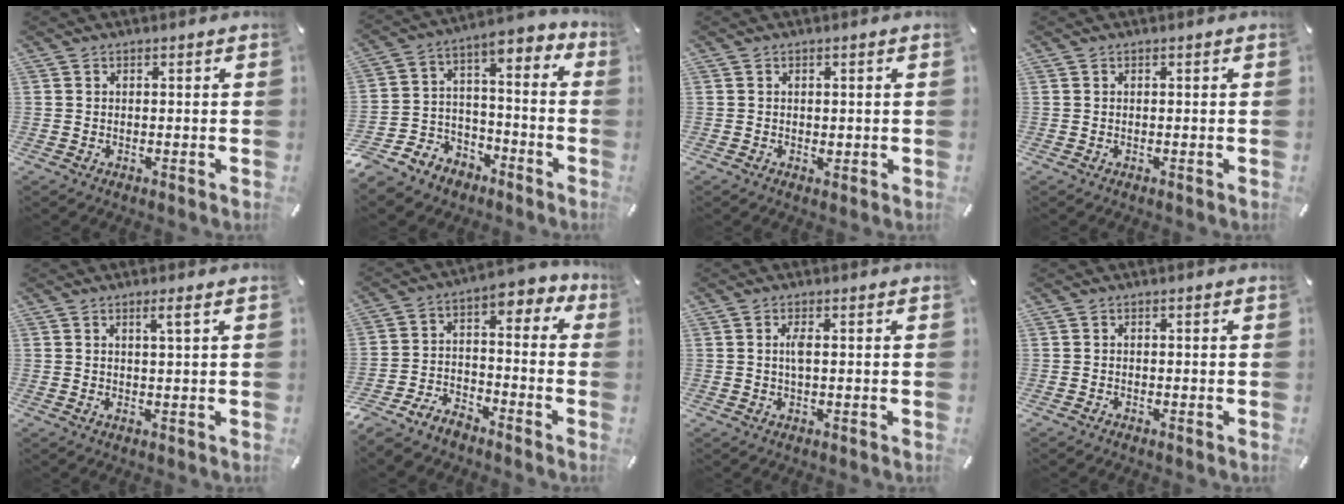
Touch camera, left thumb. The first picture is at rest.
{"total": 8.5, "force": [-4.4, 7.2, 1.1], "torque": [-0.038, 0.014, -0.078]}
{"total": 0.9, "force": [-0.2, 0.6, 0.6], "torque": [-0.012, 0.000, -0.003]}
{"total": 0.0}
{"total": 3.1, "force": [1.1, -0.2, 2.9], "torque": [-0.049, -0.007, 0.014]}
{"total": 8.1, "force": [-6.2, 4.8, 2.3], "torque": [-0.050, 0.025, -0.122]}
{"total": 2.5, "force": [0.3, 0.5, 2.5], "torque": [-0.050, -0.002, 0.003]}
{"total": 0.6, "force": [-0.5, 0.1, 0.1], "torque": [-0.004, 0.000, -0.011]}